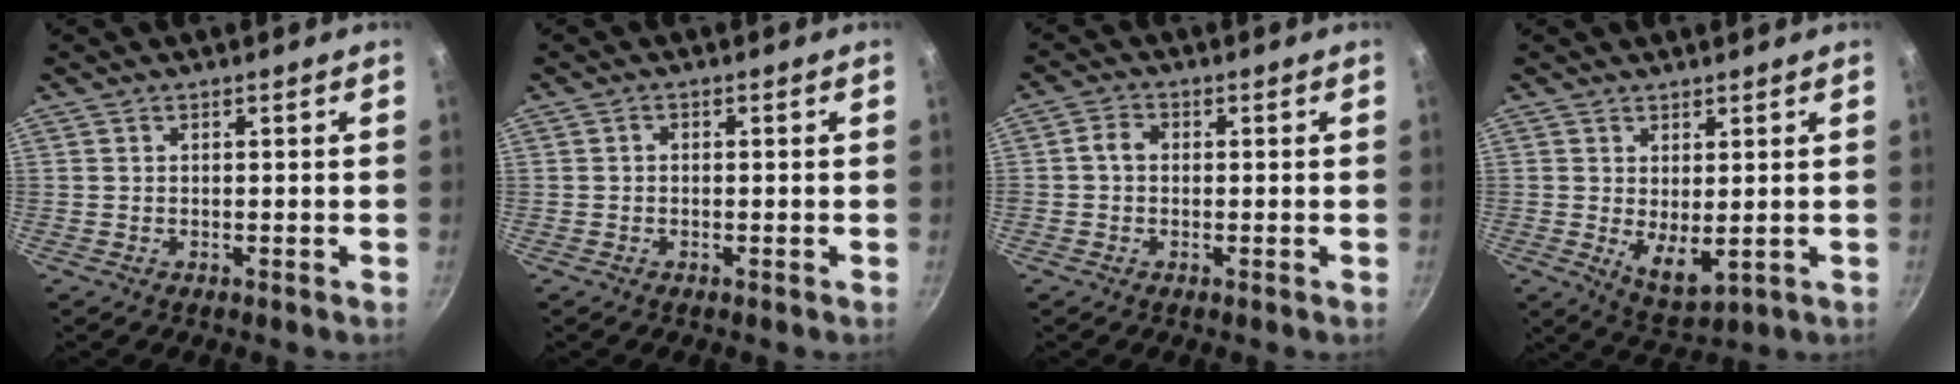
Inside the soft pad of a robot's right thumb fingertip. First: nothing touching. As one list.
[{"total": 0.8, "force": [-0.3, 0.5, 0.5], "torque": [-0.010, 0.006, -0.006]}, {"total": 2.7, "force": [-0.1, 2.1, 1.6], "torque": [-0.028, 0.011, -0.008]}, {"total": 6.1, "force": [0.6, 3.1, 5.2], "torque": [-0.074, -0.022, 0.023]}]